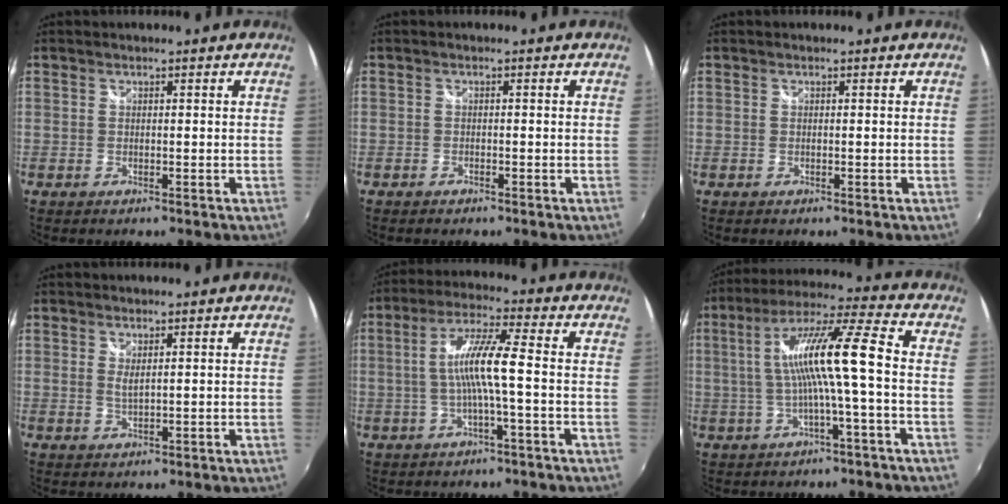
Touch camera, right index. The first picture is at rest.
{"total": 1.1, "force": [-1.0, 0.4, 0.2], "torque": [-0.007, -0.003, -0.019]}
{"total": 0.0}
{"total": 1.4, "force": [0.5, 0.4, 1.2], "torque": [-0.020, -0.004, 0.009]}
{"total": 8.4, "force": [-1.2, -0.2, 8.3], "torque": [-0.169, 0.008, -0.021]}
{"total": 12.1, "force": [-1.1, -0.3, 12.1], "torque": [-0.221, 0.015, -0.012]}